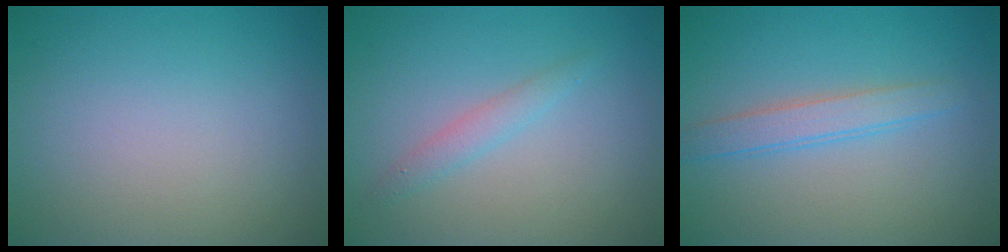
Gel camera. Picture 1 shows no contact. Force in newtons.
{"total": 1.4, "press": 1.4, "slide": 0.1}
{"total": 2.4, "press": 2.4, "slide": 0.1}